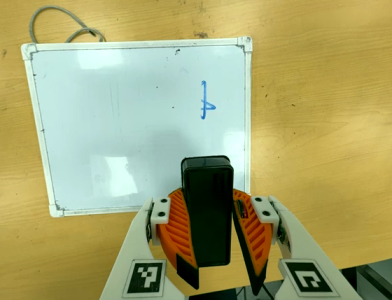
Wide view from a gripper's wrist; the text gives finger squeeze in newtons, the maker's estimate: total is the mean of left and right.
{"total": 11.5, "left": 11.1, "right": 11.9}